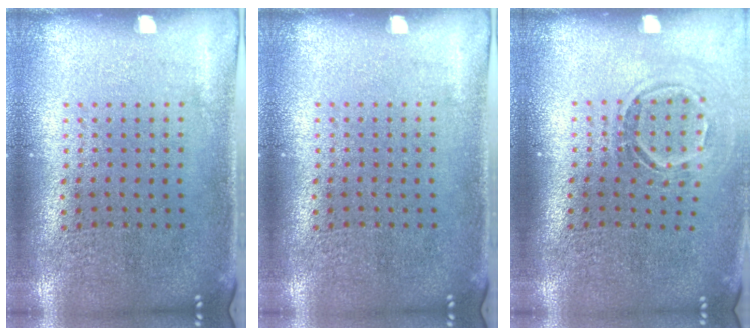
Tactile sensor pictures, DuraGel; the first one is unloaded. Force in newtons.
{"total": 0.0}
{"total": 1.6, "press": 1.1, "slide": 1.2}